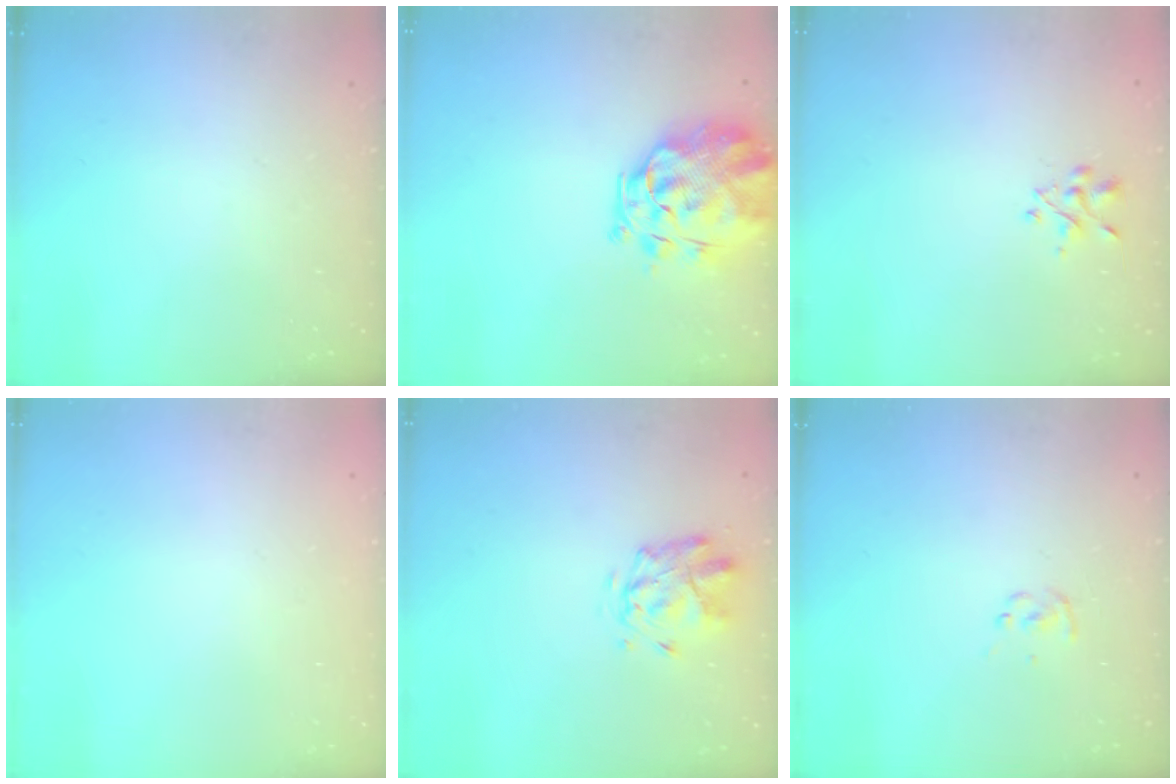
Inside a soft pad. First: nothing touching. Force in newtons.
{"total": 3.5, "press": 3.2, "slide": 1.5}
{"total": 1.7, "press": 1.6, "slide": 0.7}
{"total": 1.9, "press": 1.9, "slide": 0.2}
{"total": 2.8, "press": 2.4, "slide": 1.5}
{"total": 1.2, "press": 1.2, "slide": 0.3}